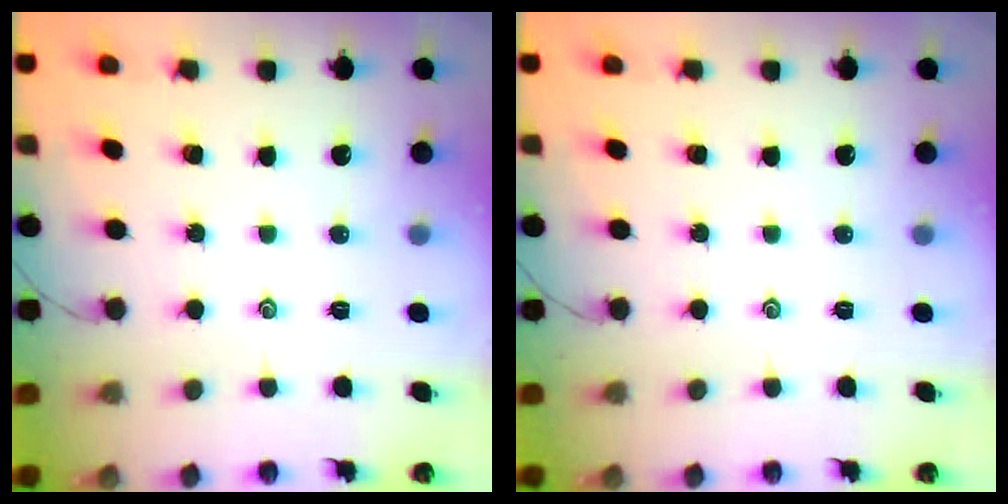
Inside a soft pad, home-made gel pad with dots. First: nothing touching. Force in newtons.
{"total": 0.0}